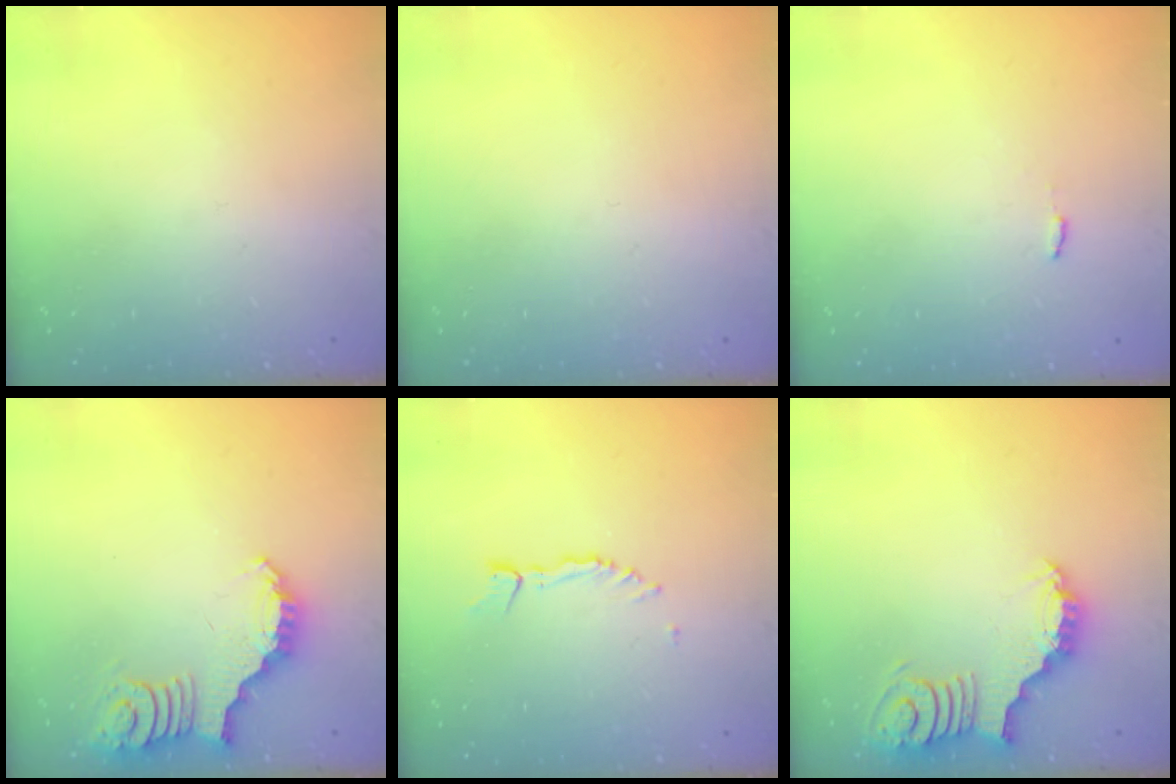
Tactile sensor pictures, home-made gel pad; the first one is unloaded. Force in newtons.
{"total": 0.0}
{"total": 2.9, "press": 2.9, "slide": 0.3}
{"total": 2.6, "press": 2.5, "slide": 0.5}
{"total": 1.7, "press": 1.7, "slide": 0.2}
{"total": 3.0, "press": 2.9, "slide": 0.5}